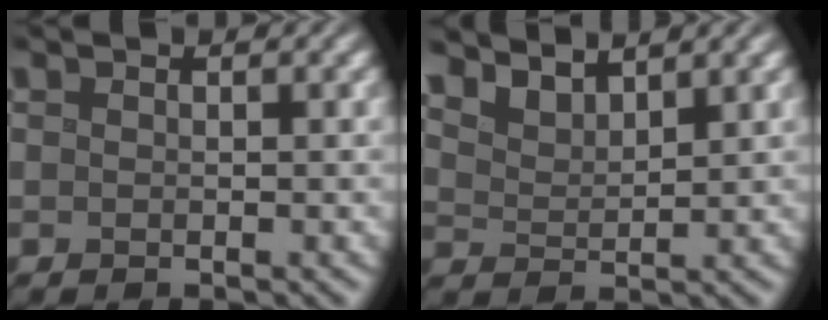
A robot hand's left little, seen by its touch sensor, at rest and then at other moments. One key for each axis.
{"total": 3.9, "fx": 3.5, "fy": 1.2, "fz": 1.2, "tx": -0.033, "ty": -0.002, "tz": 0.067}